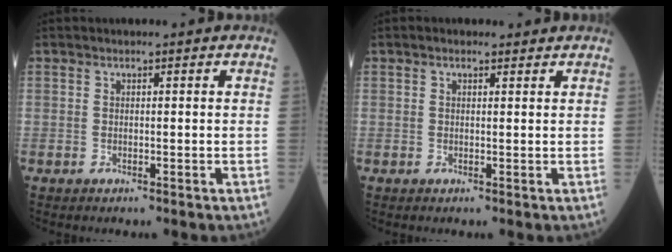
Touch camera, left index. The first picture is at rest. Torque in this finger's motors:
{"motor_torque": [0.62, -0.86, 0.02, 0.01]}